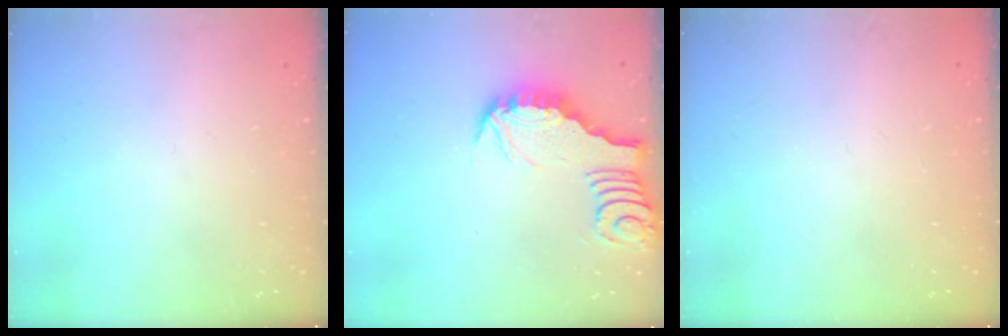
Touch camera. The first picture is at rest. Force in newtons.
{"total": 3.3, "press": 3.3, "slide": 0.4}
{"total": 1.6, "press": 1.5, "slide": 0.2}